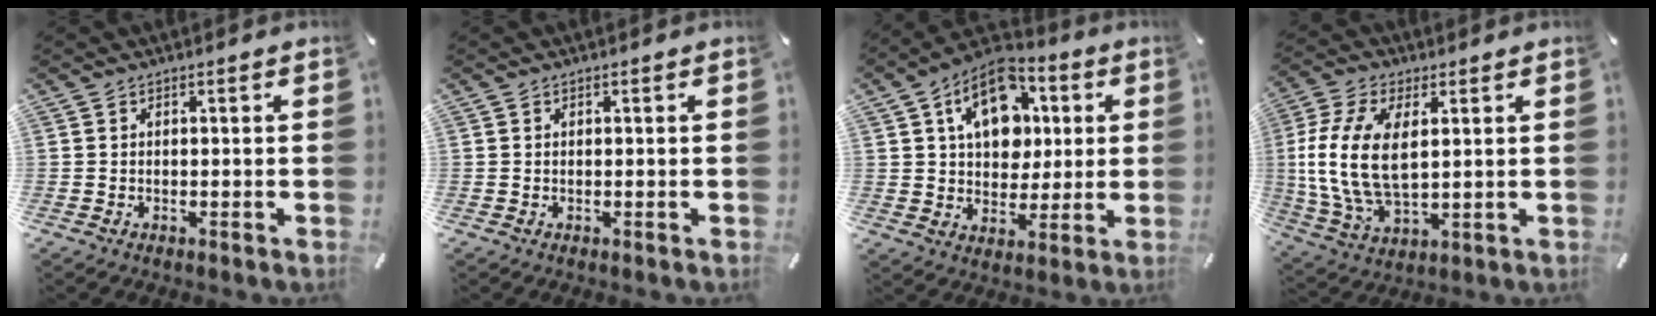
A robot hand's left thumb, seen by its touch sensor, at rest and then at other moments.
{"total": 0.0}
{"total": 15.4, "force": [4.7, 11.4, 9.2], "torque": [-0.147, -0.008, 0.087]}
{"total": 13.8, "force": [2.2, 7.7, 11.2], "torque": [-0.258, -0.006, 0.042]}